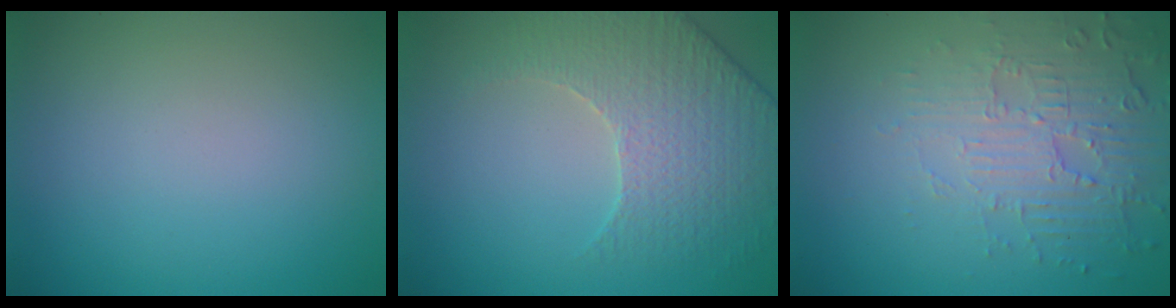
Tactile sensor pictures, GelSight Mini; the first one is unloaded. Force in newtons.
{"total": 4.3, "press": 4.2, "slide": 1.0}
{"total": 4.5, "press": 3.3, "slide": 3.1}